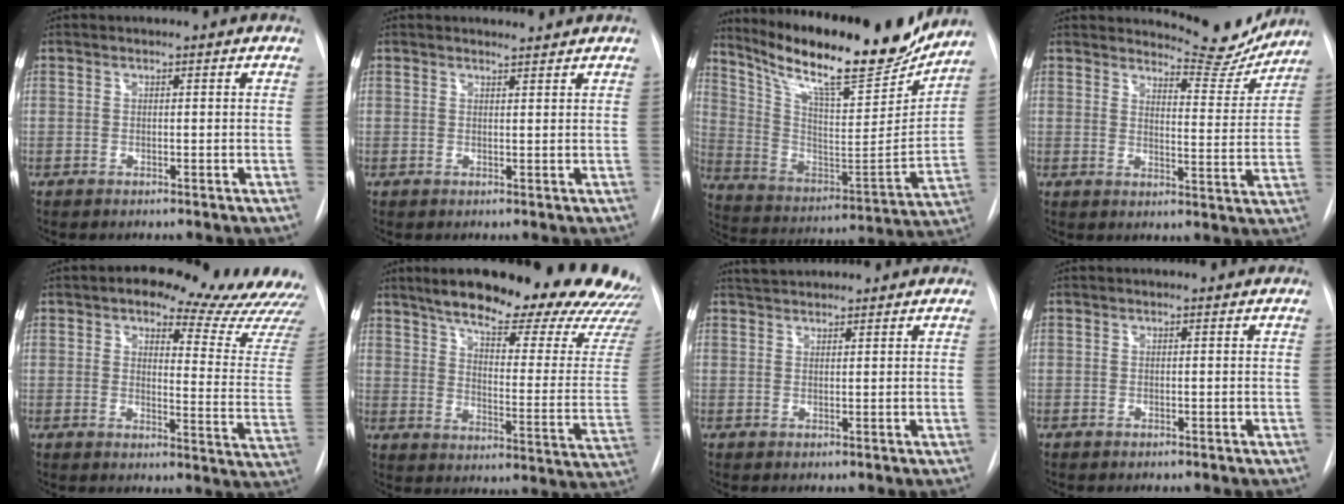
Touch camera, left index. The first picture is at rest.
{"total": 1.6, "force": [1.6, -0.1, -0.2], "torque": [-0.006, -0.002, 0.023]}
{"total": 24.1, "force": [19.7, 4.6, 13.0], "torque": [-0.228, -0.017, 0.310]}
{"total": 9.0, "force": [8.9, 1.5, 0.7], "torque": [-0.002, -0.035, 0.107]}
{"total": 19.0, "force": [16.4, 4.9, 8.1], "torque": [-0.072, -0.057, 0.175]}
{"total": 29.4, "force": [23.9, 4.1, 16.7], "torque": [-0.208, -0.061, 0.301]}
{"total": 3.5, "force": [3.3, 0.6, 0.8], "torque": [-0.016, 0.030, 0.059]}
{"total": 0.0}